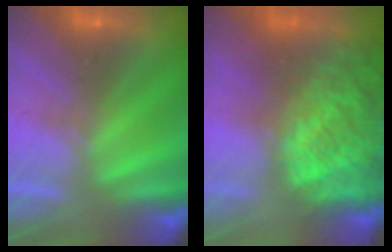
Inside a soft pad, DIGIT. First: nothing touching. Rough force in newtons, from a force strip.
{"total": 10.3}